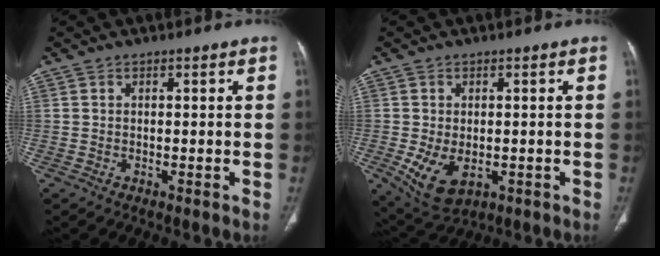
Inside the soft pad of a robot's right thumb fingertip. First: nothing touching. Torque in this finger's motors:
{"motor_torque": [0.19, 0.01, 0.94, 0.13, 0.26]}